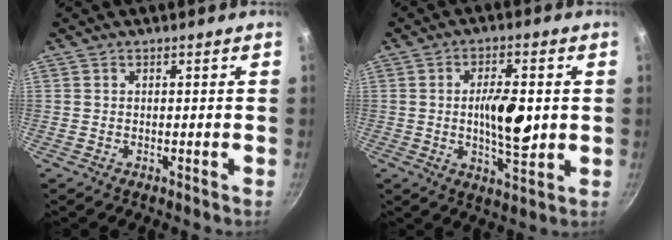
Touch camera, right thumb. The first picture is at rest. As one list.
[{"total": 10.0, "force": [0.3, 4.0, 9.1], "torque": [-0.140, -0.005, 0.006]}]